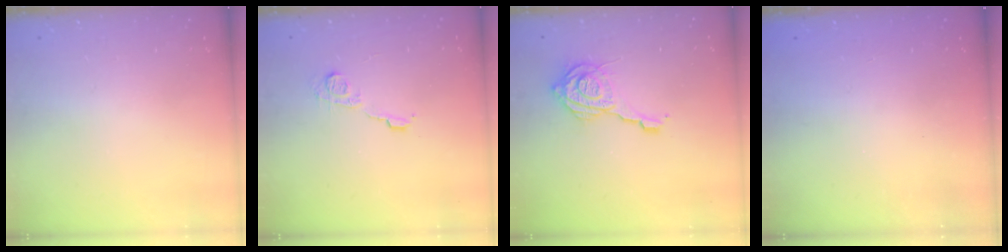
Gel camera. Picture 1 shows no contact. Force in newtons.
{"total": 7.3, "press": 7.2, "slide": 0.4}
{"total": 14.4, "press": 14.3, "slide": 1.9}
{"total": 2.3, "press": 2.2, "slide": 0.8}